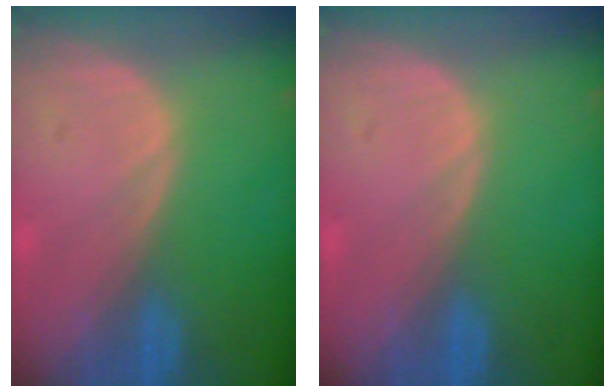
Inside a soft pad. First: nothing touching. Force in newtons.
{"total": 0.0}